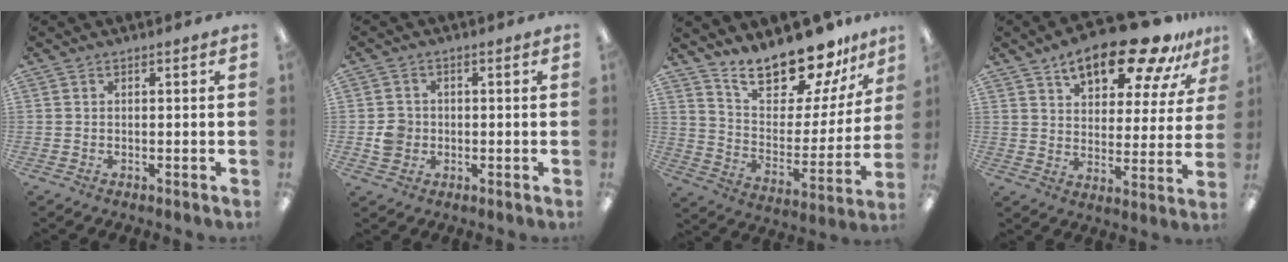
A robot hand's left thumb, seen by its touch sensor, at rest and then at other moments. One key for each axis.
{"total": 4.5, "fx": -0.6, "fy": 4.2, "fz": 1.4, "tx": -0.011, "ty": 0.003, "tz": -0.011}
{"total": 19.2, "fx": 16.7, "fy": 5.9, "fz": 7.3, "tx": -0.130, "ty": -0.128, "tz": 0.294}
{"total": 19.0, "fx": 13.0, "fy": 7.7, "fz": 11.5, "tx": -0.171, "ty": -0.072, "tz": 0.216}